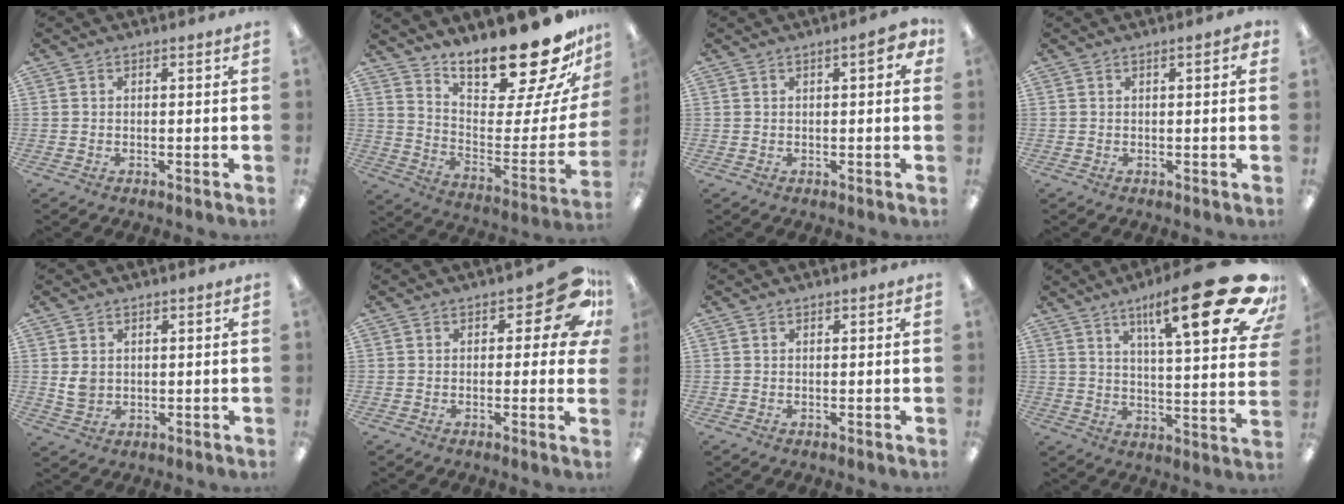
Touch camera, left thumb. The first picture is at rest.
{"total": 24.5, "force": [20.6, 5.7, 12.0], "torque": [-0.154, -0.166, 0.331]}
{"total": 4.9, "force": [1.8, 1.7, 4.3], "torque": [-0.058, 0.000, 0.025]}
{"total": 2.0, "force": [0.7, 0.6, 1.7], "torque": [-0.028, 0.000, 0.009]}
{"total": 3.9, "force": [1.2, 3.2, 1.9], "torque": [-0.030, 0.001, 0.023]}
{"total": 11.0, "force": [5.0, 4.8, 8.6], "torque": [-0.099, -0.021, 0.083]}
{"total": 0.6, "force": [0.5, 0.3, 0.2], "torque": [-0.003, 0.002, 0.009]}
{"total": 25.6, "force": [13.6, 6.6, 20.7], "torque": [-0.283, -0.086, 0.208]}